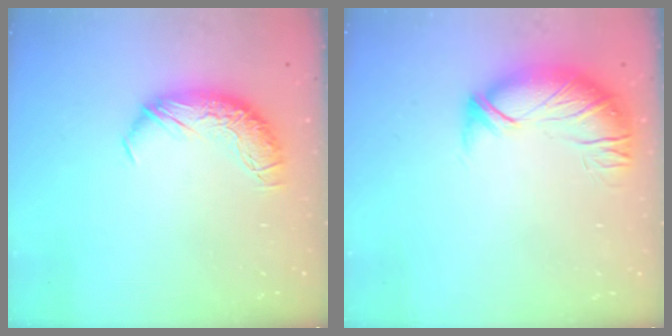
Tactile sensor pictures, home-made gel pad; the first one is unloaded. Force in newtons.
{"total": 2.9, "press": 1.4, "slide": 2.5}